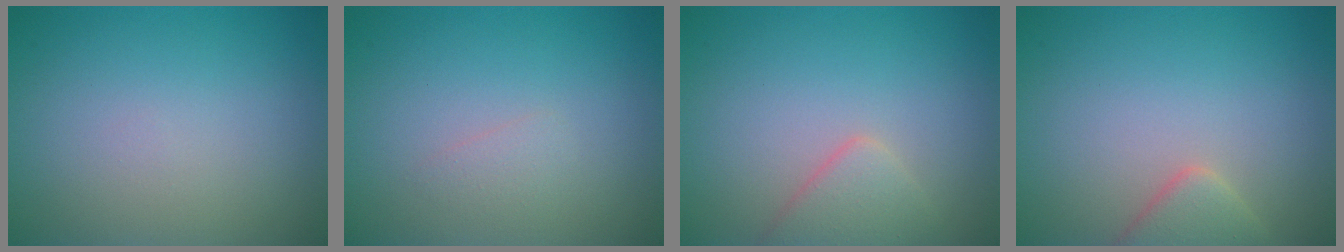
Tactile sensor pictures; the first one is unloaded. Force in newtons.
{"total": 0.9, "press": 0.9, "slide": 0.1}
{"total": 2.4, "press": 2.4, "slide": 0.1}
{"total": 2.5, "press": 2.5, "slide": 0.2}